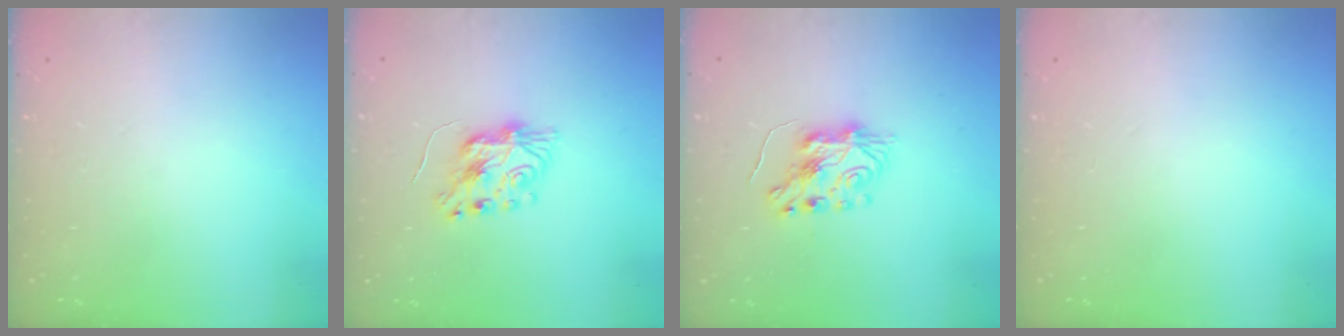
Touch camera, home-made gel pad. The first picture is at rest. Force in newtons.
{"total": 8.7, "press": 8.6, "slide": 0.6}
{"total": 7.3, "press": 7.2, "slide": 0.6}
{"total": 0.0}